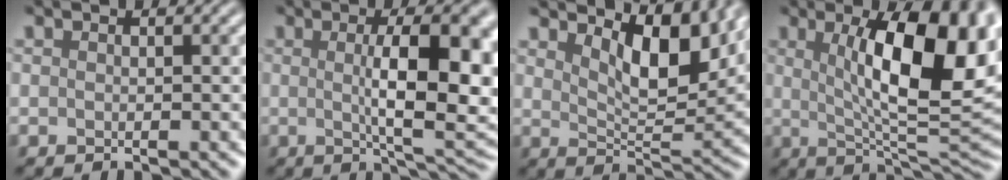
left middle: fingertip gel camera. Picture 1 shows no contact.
{"total": 9.8, "force": [0.5, 2.6, 9.5], "torque": [-0.128, -0.003, 0.012]}
{"total": 6.3, "force": [3.6, 2.3, 4.7], "torque": [-0.077, -0.007, 0.052]}
{"total": 12.2, "force": [2.5, 3.5, 11.4], "torque": [-0.161, 0.007, 0.042]}